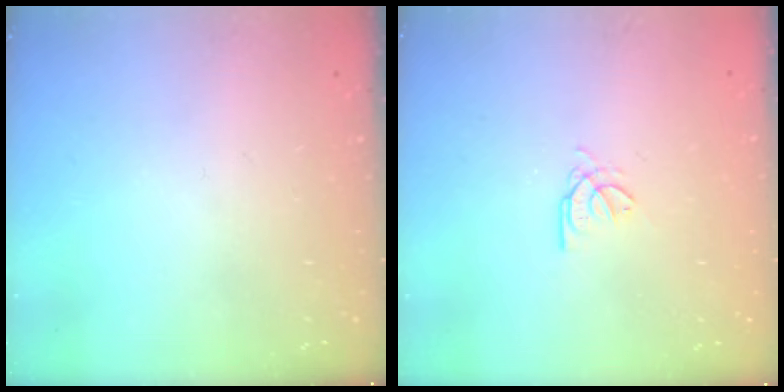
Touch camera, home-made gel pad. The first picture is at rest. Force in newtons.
{"total": 2.7, "press": 2.7, "slide": 0.4}